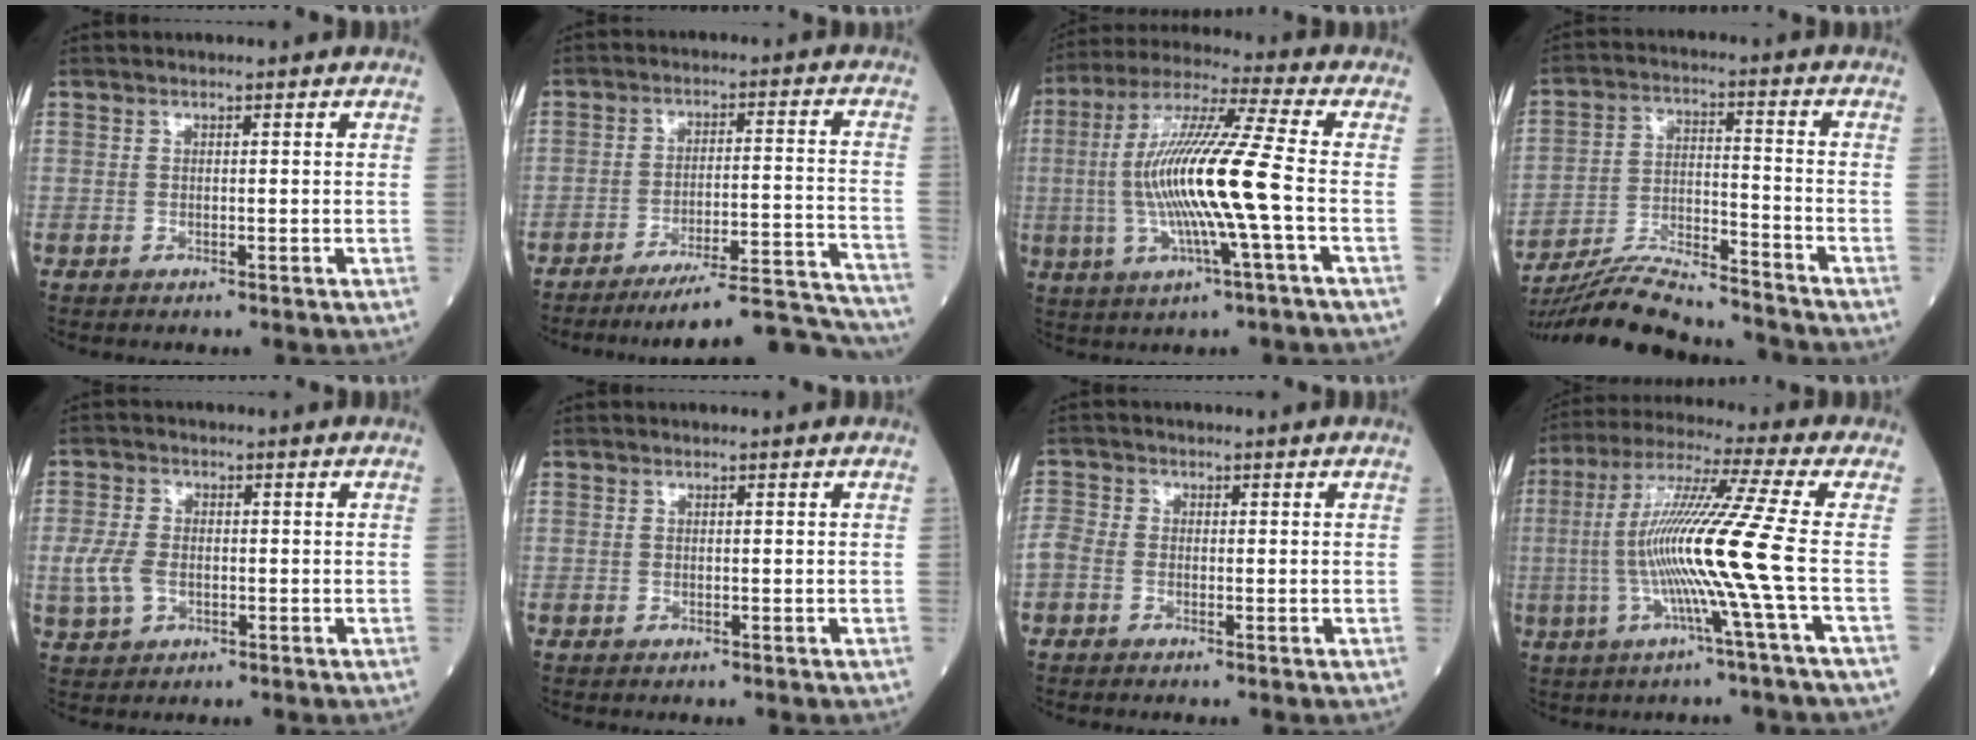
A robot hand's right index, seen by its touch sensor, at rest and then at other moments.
{"total": 18.9, "force": [-18.3, -1.0, 4.7], "torque": [-0.025, 0.011, -0.247]}
{"total": 15.0, "force": [-1.7, -0.5, 14.9], "torque": [-0.300, 0.005, -0.036]}
{"total": 15.4, "force": [-14.6, 0.2, 5.0], "torque": [-0.100, -0.005, -0.247]}
{"total": 4.8, "force": [-0.8, 3.2, 3.5], "torque": [-0.091, 0.004, -0.011]}
{"total": 0.0}
{"total": 2.4, "force": [-0.9, 1.7, 1.4], "torque": [-0.039, 0.002, -0.022]}
{"total": 13.7, "force": [-2.1, -2.9, 13.2], "torque": [-0.257, -0.003, -0.047]}